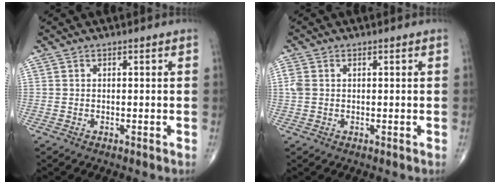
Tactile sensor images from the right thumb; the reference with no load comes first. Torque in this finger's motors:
{"motor_torque": [0.16, -0.10, 0.28, 0.14, 0.08]}